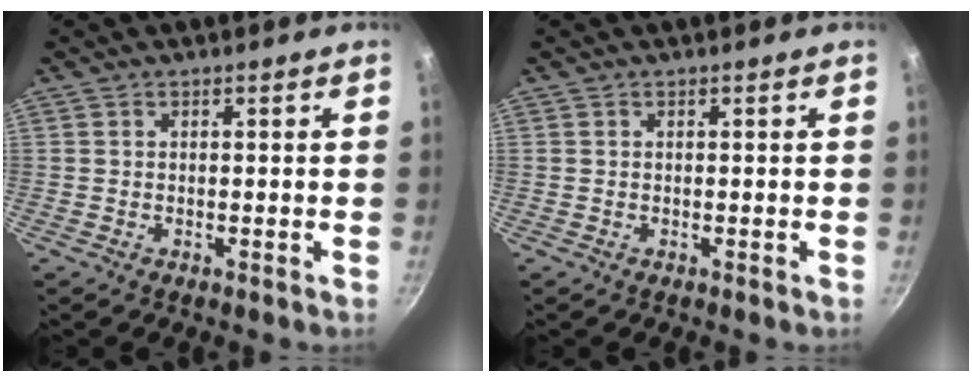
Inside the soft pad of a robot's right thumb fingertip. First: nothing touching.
{"total": 0.0}